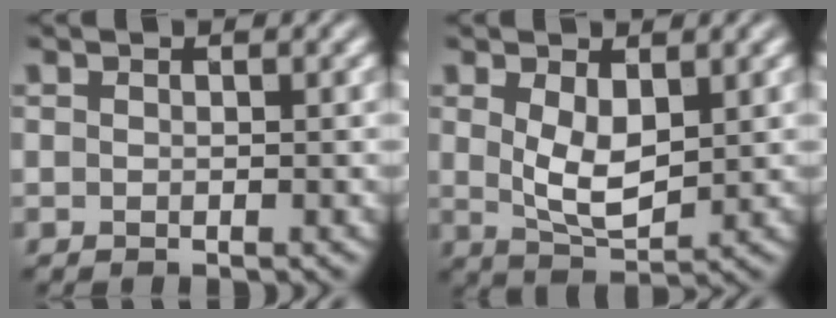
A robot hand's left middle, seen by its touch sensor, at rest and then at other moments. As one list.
[{"total": 3.9, "force": [0.9, 1.9, 3.3], "torque": [-0.071, -0.006, 0.024]}]